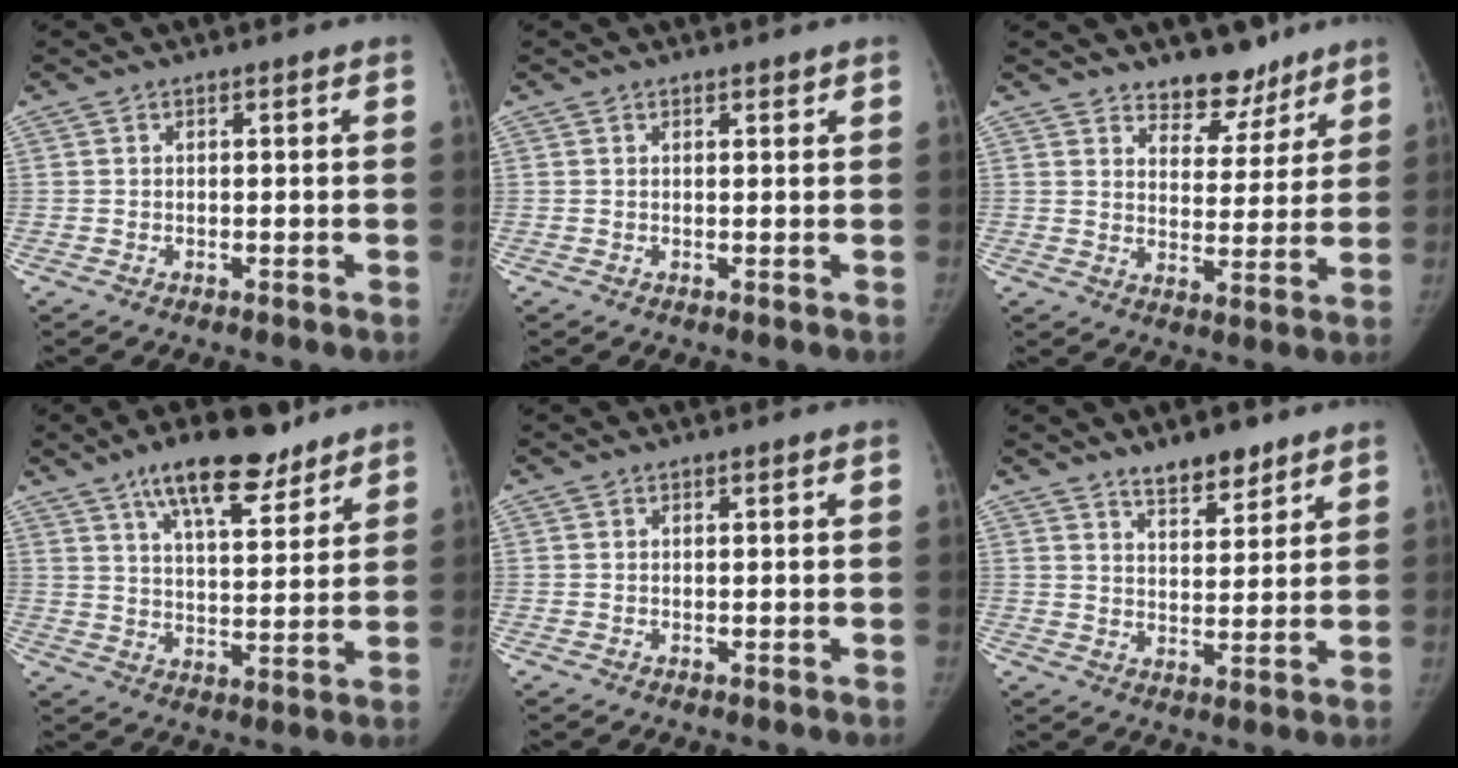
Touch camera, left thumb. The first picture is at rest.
{"total": 0.8, "force": [0.7, 0.2, 0.3], "torque": [-0.006, -0.005, 0.011]}
{"total": 8.6, "force": [6.9, 4.4, 2.6], "torque": [0.002, -0.046, 0.109]}
{"total": 13.7, "force": [9.3, 5.0, 8.7], "torque": [-0.110, -0.042, 0.150]}
{"total": 0.0}
{"total": 7.0, "force": [5.4, 2.6, 3.4], "torque": [-0.028, -0.040, 0.088]}